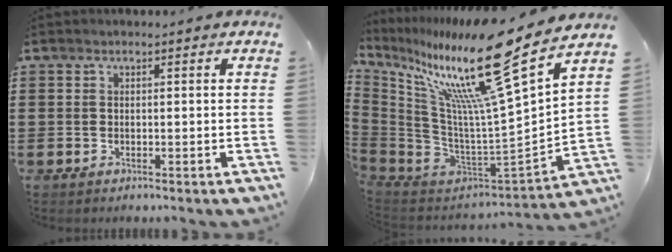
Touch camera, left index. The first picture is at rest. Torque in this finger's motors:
{"motor_torque": [1.01, 0.13, 1.05, 0.21]}